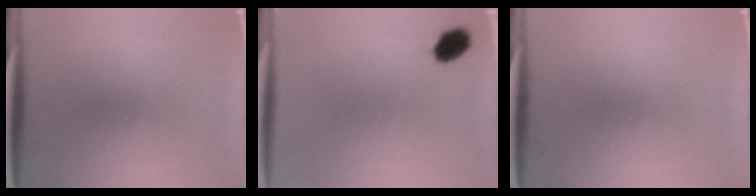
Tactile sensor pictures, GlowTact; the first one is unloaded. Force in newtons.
{"total": 4.6}
{"total": 0.0}